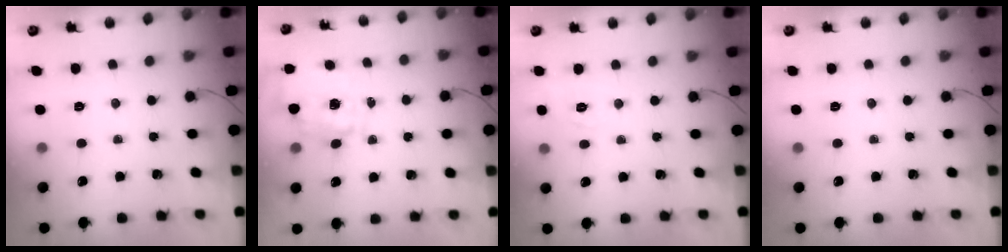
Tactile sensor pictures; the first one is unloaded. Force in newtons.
{"total": 1.5, "press": 1.5, "slide": 0.5}
{"total": 2.3, "press": 1.3, "slide": 1.9}
{"total": 0.0}